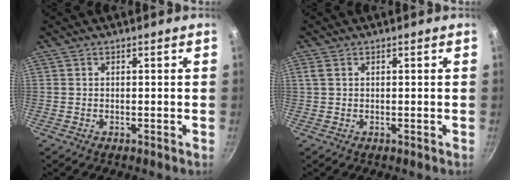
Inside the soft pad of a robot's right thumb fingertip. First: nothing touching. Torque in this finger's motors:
{"motor_torque": [-0.67, -0.16, 0.27, -0.48, 0.00]}